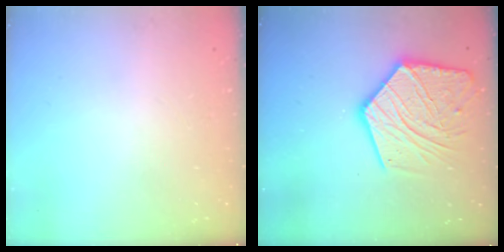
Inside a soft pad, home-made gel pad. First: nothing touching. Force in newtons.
{"total": 20.8, "press": 20.7, "slide": 1.6}